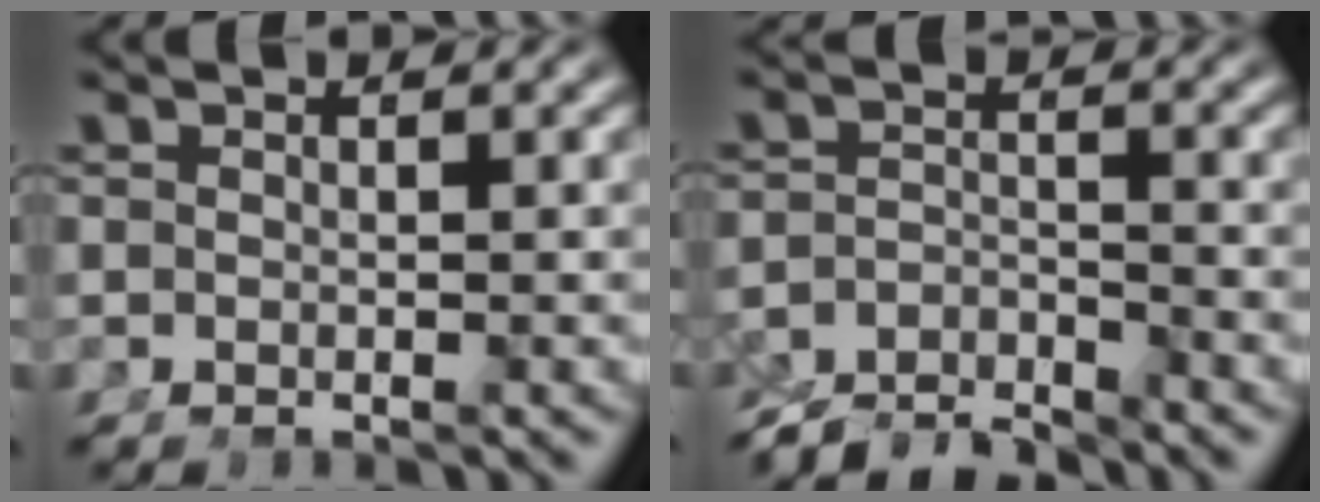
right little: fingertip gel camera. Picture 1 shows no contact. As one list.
[{"total": 5.4, "force": [-4.9, 1.4, 1.8], "torque": [-0.016, -0.022, -0.074]}]